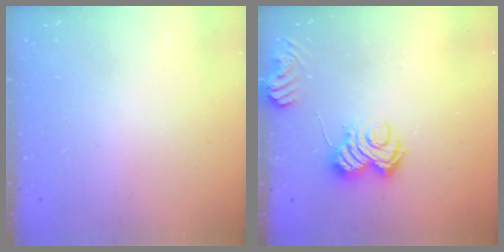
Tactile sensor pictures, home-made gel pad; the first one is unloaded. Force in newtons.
{"total": 7.3, "press": 7.2, "slide": 0.6}